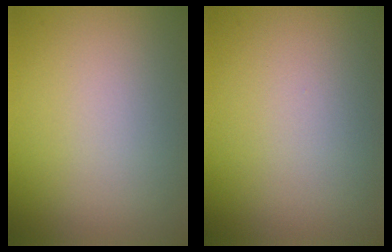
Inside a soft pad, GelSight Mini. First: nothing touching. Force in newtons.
{"total": 0.0}